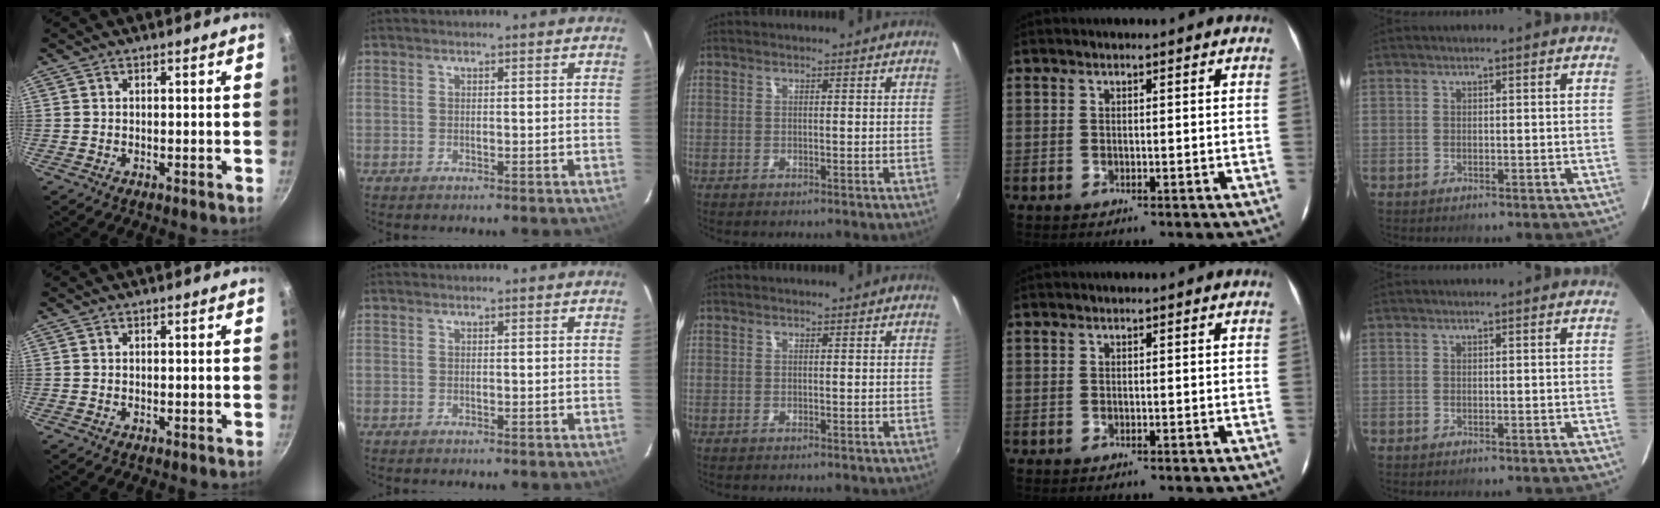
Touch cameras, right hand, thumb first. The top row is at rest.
{}